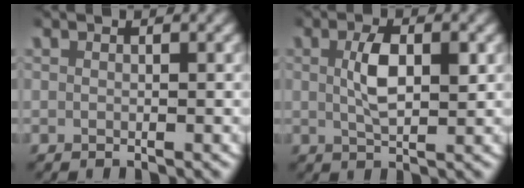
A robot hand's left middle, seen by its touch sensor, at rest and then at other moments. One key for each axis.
{"total": 3.5, "fx": 0.6, "fy": 1.3, "fz": 3.1, "tx": -0.059, "ty": -0.001, "tz": 0.011}